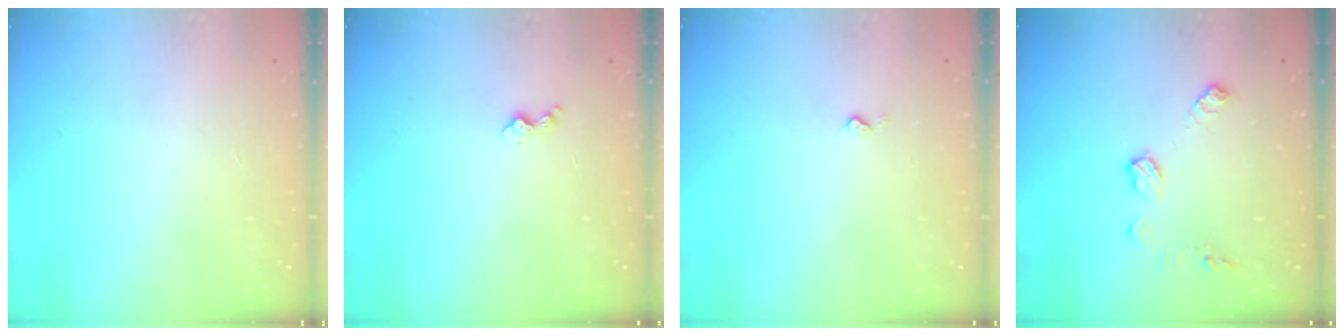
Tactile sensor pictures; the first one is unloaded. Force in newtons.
{"total": 3.5, "press": 3.4, "slide": 0.6}
{"total": 2.7, "press": 2.7, "slide": 0.4}
{"total": 7.2, "press": 7.2, "slide": 0.6}